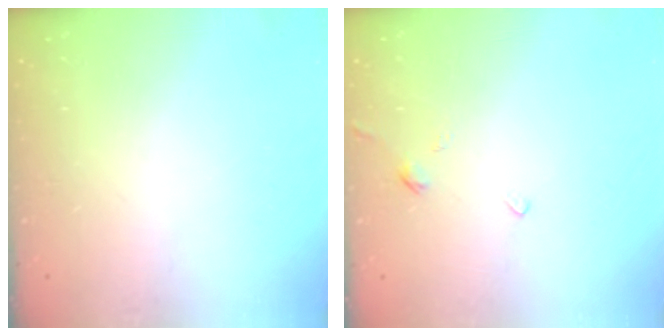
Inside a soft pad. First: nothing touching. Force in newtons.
{"total": 2.4, "press": 2.4, "slide": 0.5}